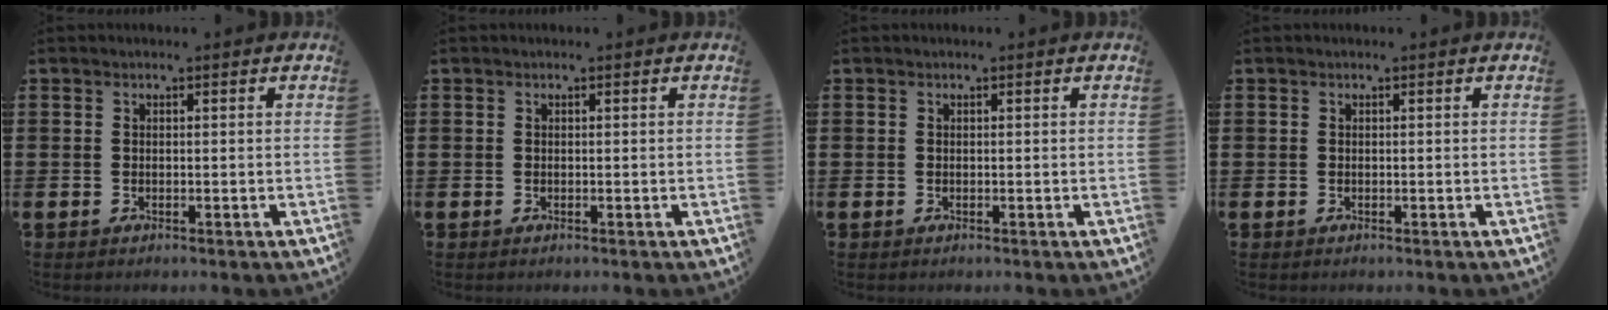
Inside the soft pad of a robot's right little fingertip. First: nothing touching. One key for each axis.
{"total": 0.0}
{"total": 0.0}
{"total": 0.0}